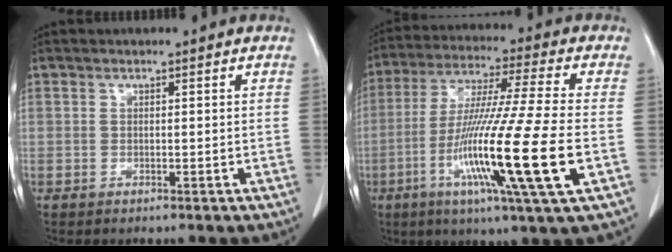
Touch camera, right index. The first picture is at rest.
{"total": 19.6, "force": [-5.3, -1.2, 18.8], "torque": [-0.367, -0.034, -0.108]}